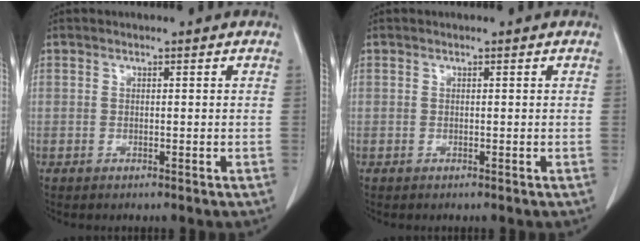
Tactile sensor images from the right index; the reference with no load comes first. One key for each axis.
{"total": 0.0}